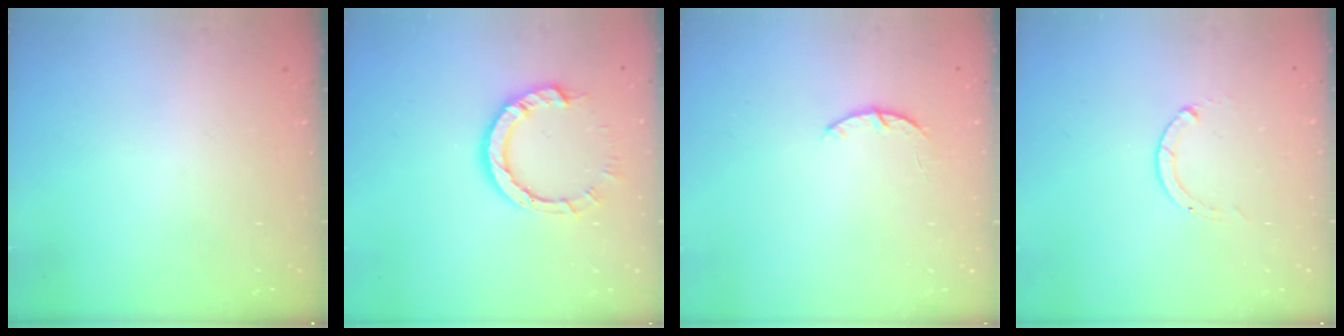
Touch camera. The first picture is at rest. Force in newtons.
{"total": 9.3, "press": 9.3, "slide": 1.0}
{"total": 3.0, "press": 2.9, "slide": 0.5}
{"total": 0.0}